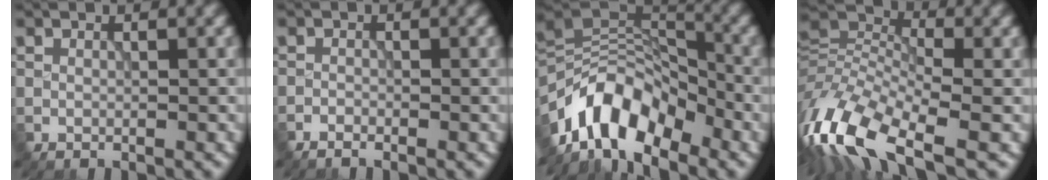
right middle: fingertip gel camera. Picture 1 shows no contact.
{"total": 0.8, "force": [-0.8, 0.1, 0.3], "torque": [-0.003, -0.001, -0.017]}
{"total": 9.9, "force": [-6.2, 4.9, 6.0], "torque": [-0.088, 0.013, -0.127]}
{"total": 12.9, "force": [-5.7, 6.0, 9.9], "torque": [-0.219, -0.001, -0.121]}